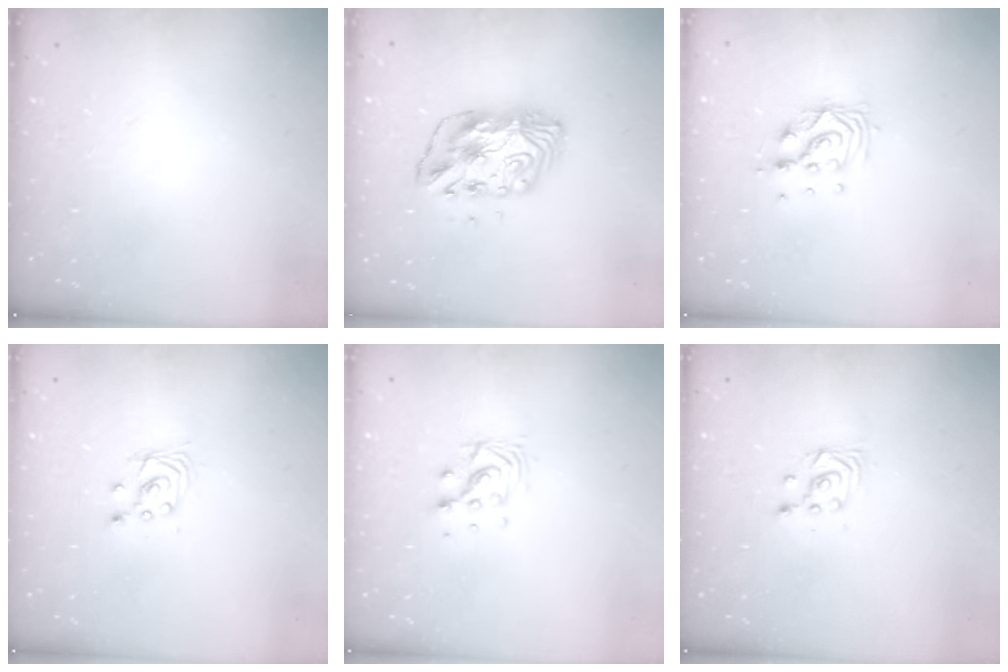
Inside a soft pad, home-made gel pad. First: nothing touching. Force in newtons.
{"total": 9.9, "press": 9.9, "slide": 0.9}
{"total": 9.2, "press": 9.2, "slide": 0.5}
{"total": 2.9, "press": 2.9, "slide": 0.2}
{"total": 7.0, "press": 7.0, "slide": 0.2}
{"total": 3.6, "press": 3.6, "slide": 0.3}